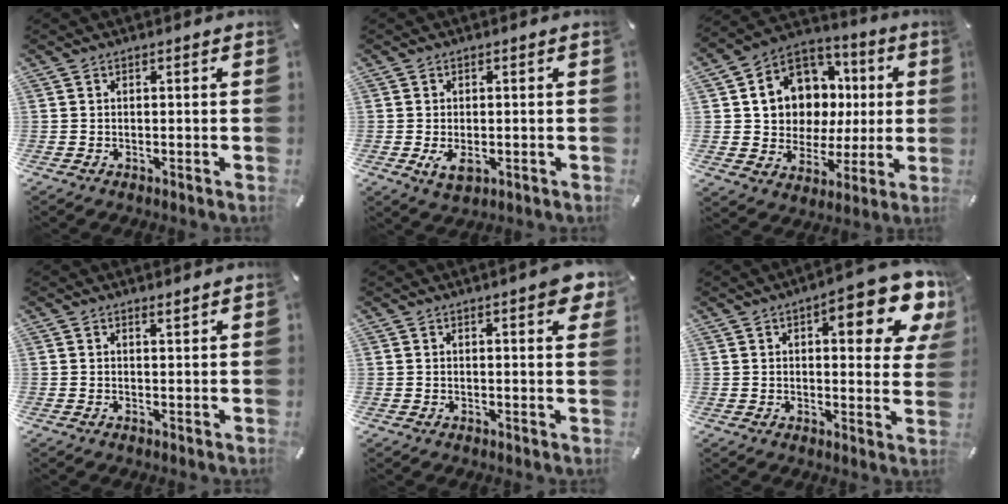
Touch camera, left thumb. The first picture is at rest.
{"total": 3.4, "force": [-0.8, 2.1, 2.5], "torque": [-0.056, -0.008, -0.018]}
{"total": 11.7, "force": [2.3, 10.9, 3.8], "torque": [-0.069, -0.026, 0.058]}
{"total": 1.1, "force": [1.0, 0.1, 0.5], "torque": [-0.010, -0.001, 0.018]}
{"total": 4.1, "force": [2.2, 1.0, 3.3], "torque": [-0.045, -0.009, 0.033]}
{"total": 14.8, "force": [7.1, 5.5, 11.8], "torque": [-0.139, -0.043, 0.110]}